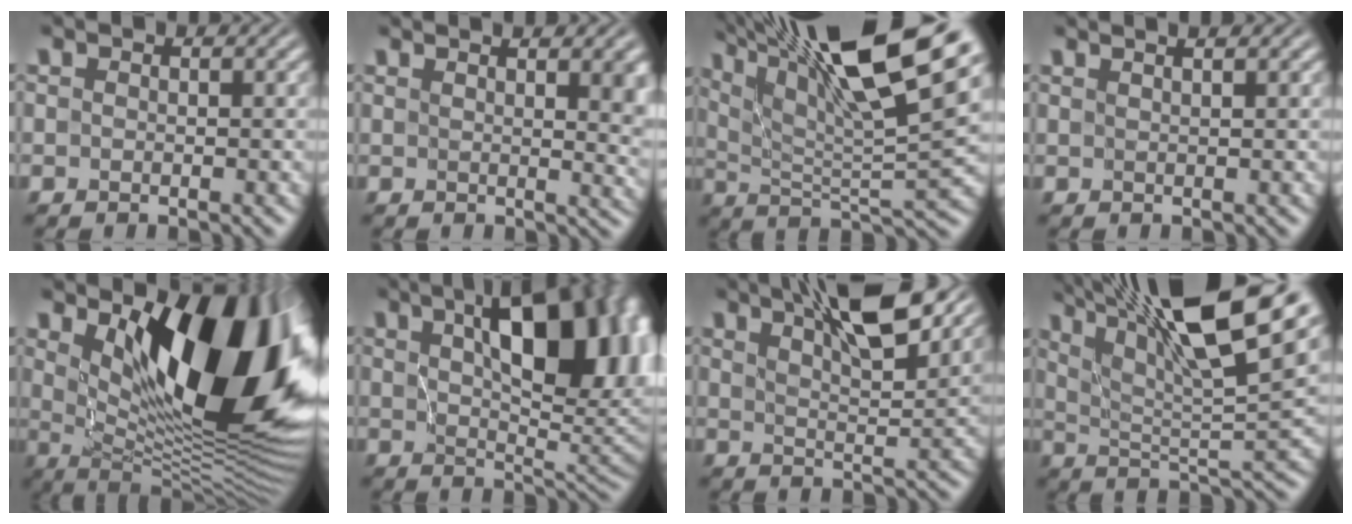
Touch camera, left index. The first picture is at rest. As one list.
[{"total": 5.2, "force": [2.0, 1.8, 4.4], "torque": [-0.024, 0.007, 0.028]}, {"total": 15.7, "force": [9.5, 3.2, 12.0], "torque": [-0.203, 0.024, 0.155]}, {"total": 2.1, "force": [1.5, 0.5, 1.3], "torque": [-0.012, 0.007, -0.003]}, {"total": 14.6, "force": [4.2, 6.1, 12.6], "torque": [-0.162, -0.006, 0.067]}, {"total": 13.3, "force": [4.1, 5.9, 11.1], "torque": [-0.138, 0.023, 0.059]}, {"total": 8.7, "force": [5.6, 2.1, 6.3], "torque": [-0.091, 0.022, 0.079]}, {"total": 14.3, "force": [8.7, 2.8, 10.9], "torque": [-0.188, 0.019, 0.151]}]